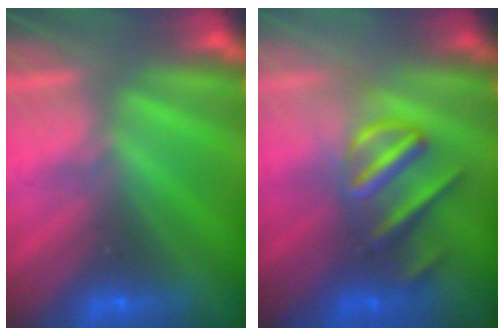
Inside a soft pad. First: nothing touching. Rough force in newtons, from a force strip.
{"total": 3.0}